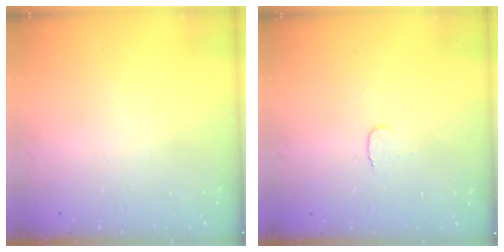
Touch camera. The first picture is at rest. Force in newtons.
{"total": 3.5, "press": 3.5, "slide": 0.4}